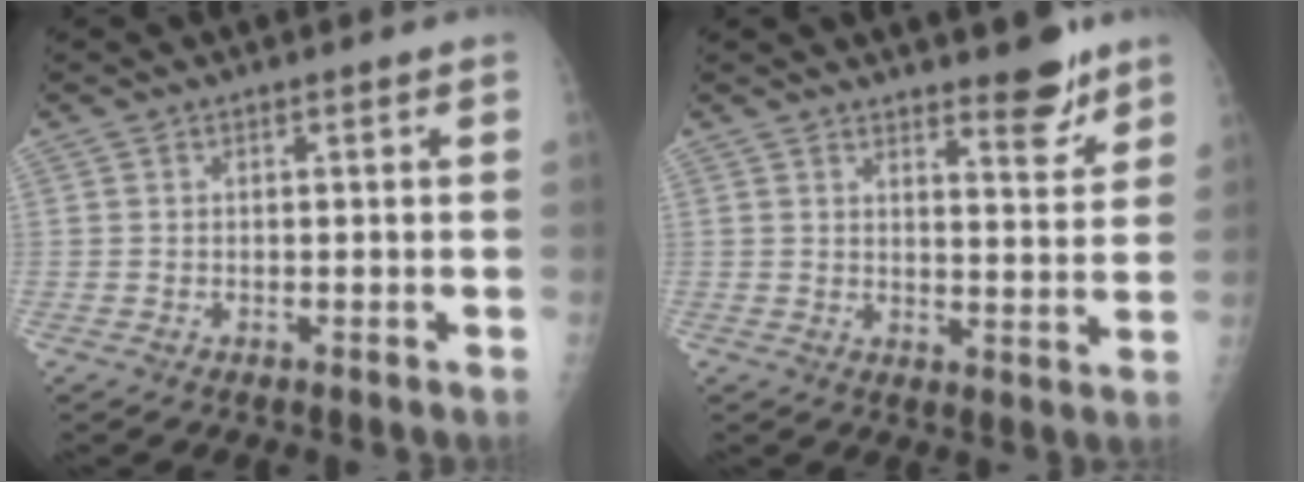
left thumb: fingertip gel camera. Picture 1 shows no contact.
{"total": 6.5, "force": [5.0, 1.8, 3.8], "torque": [-0.033, -0.040, 0.069]}